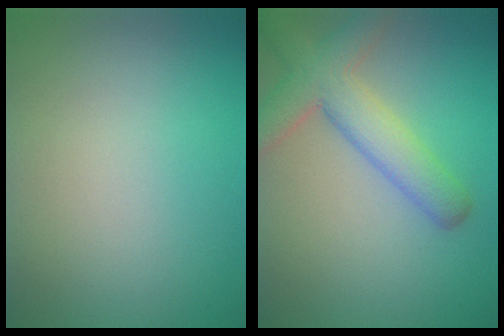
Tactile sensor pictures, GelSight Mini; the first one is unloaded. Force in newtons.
{"total": 5.8, "press": 5.8, "slide": 0.4}